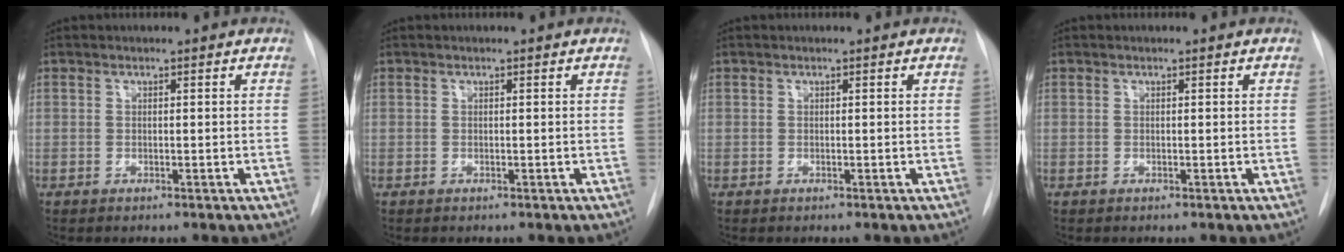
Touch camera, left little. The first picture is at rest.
{"total": 0.0}
{"total": 0.0}
{"total": 0.0}